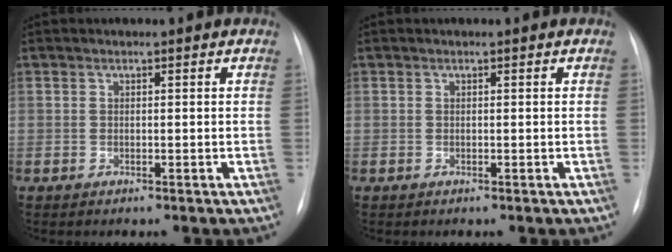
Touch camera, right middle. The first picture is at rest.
{"total": 0.0}